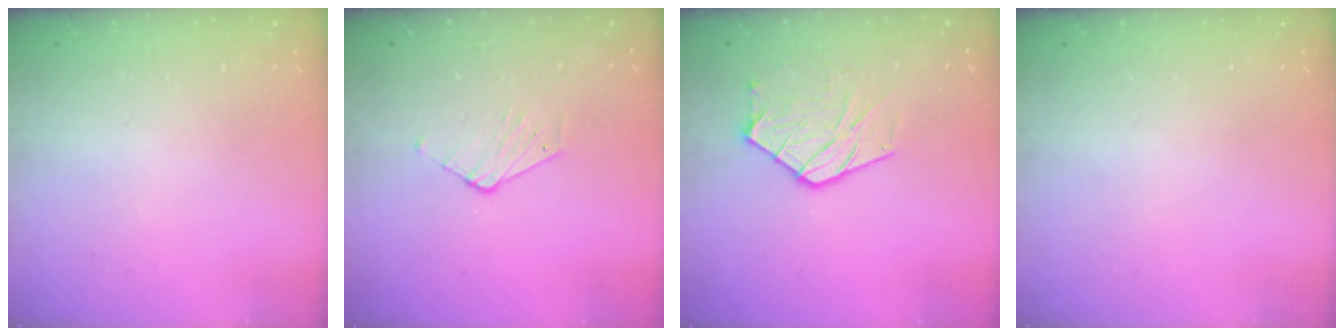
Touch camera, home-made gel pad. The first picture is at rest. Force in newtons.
{"total": 3.7, "press": 3.7, "slide": 0.3}
{"total": 8.7, "press": 8.7, "slide": 0.2}
{"total": 0.0}